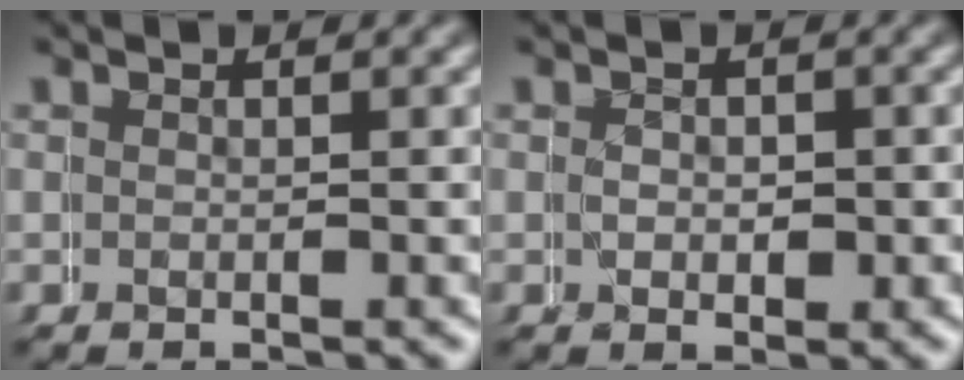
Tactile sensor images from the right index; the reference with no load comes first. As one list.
[{"total": 1.6, "force": [0.3, 1.6, -0.1], "torque": [-0.012, -0.015, 0.006]}]